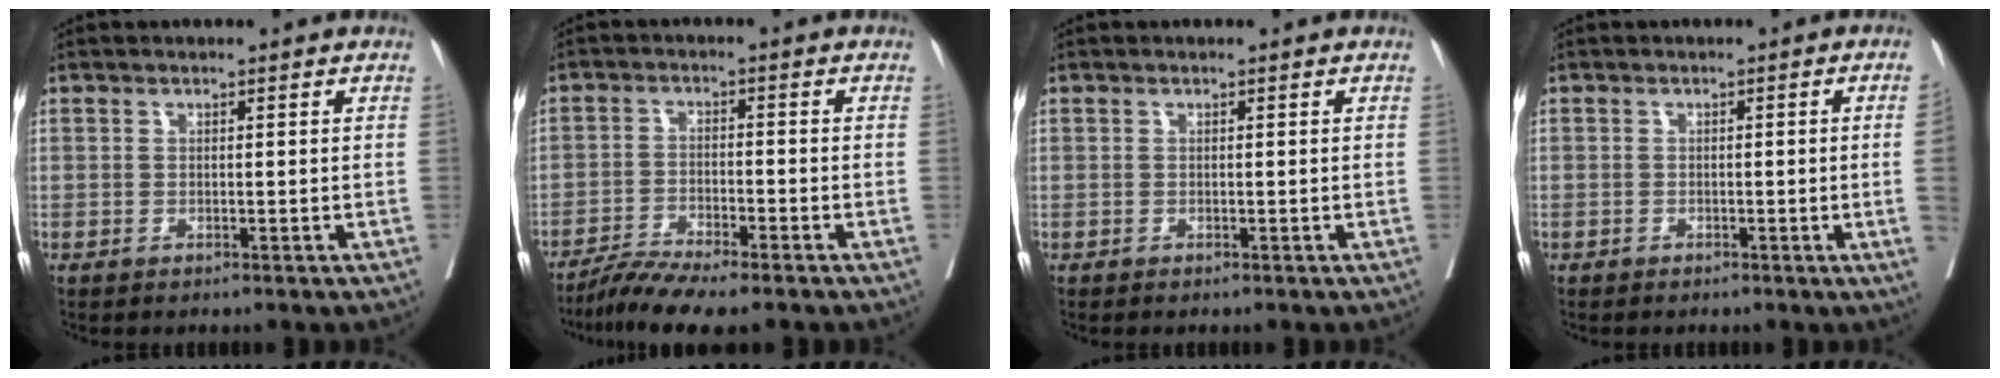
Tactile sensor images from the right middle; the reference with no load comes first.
{"total": 6.6, "force": [-5.6, -0.5, 3.5], "torque": [-0.061, -0.022, -0.099]}
{"total": 0.0}
{"total": 3.2, "force": [-0.7, -1.2, 2.9], "torque": [-0.039, -0.005, -0.007]}